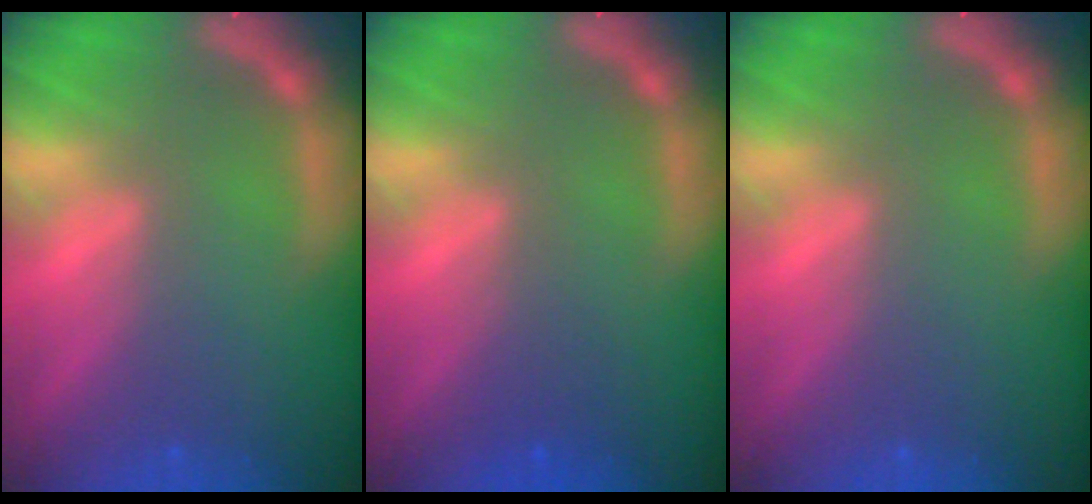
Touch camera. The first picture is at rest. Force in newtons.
{"total": 1.5}
{"total": 0.0}